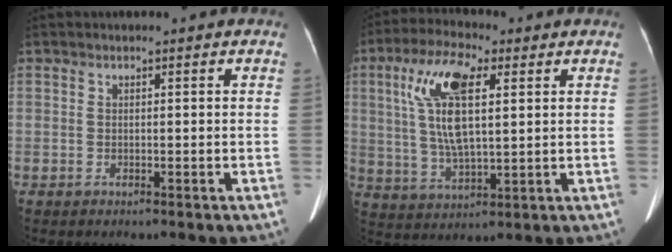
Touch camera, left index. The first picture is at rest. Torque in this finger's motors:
{"motor_torque": [2.00, -0.14, 1.05, 0.10]}